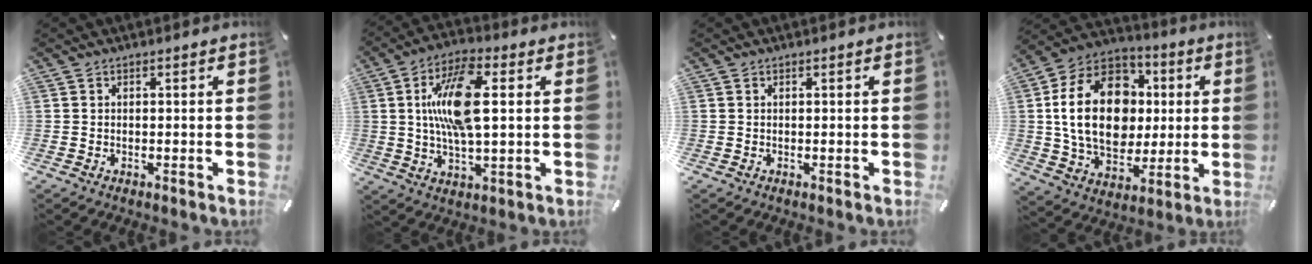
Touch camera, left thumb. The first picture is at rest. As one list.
[{"total": 15.4, "force": [2.8, 6.3, 13.8], "torque": [-0.285, 0.000, 0.039]}, {"total": 0.0}, {"total": 22.5, "force": [1.8, 16.9, 14.7], "torque": [-0.290, 0.012, 0.033]}]